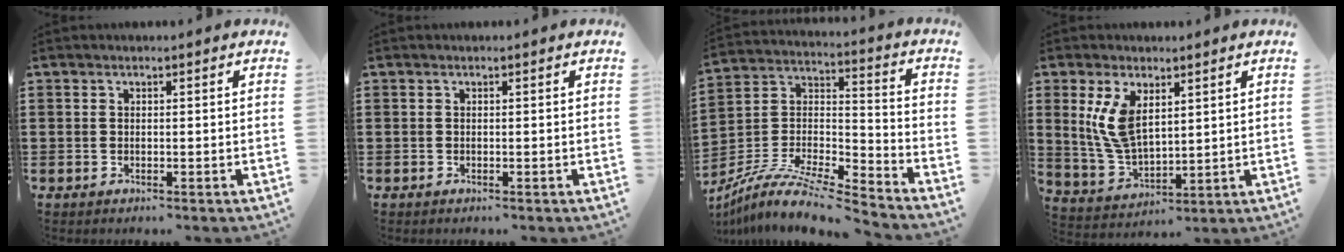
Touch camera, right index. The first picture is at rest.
{"total": 0.0}
{"total": 10.5, "force": [-9.0, 2.0, 5.0], "torque": [-0.104, 0.010, -0.182]}
{"total": 8.1, "force": [2.9, 4.1, 6.3], "torque": [-0.143, 0.002, 0.052]}